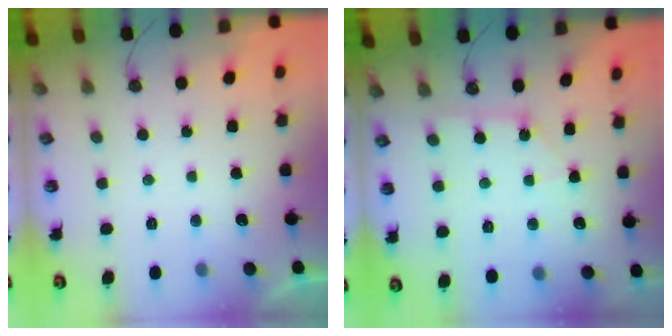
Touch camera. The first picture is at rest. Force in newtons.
{"total": 2.0, "press": 2.0, "slide": 0.3}